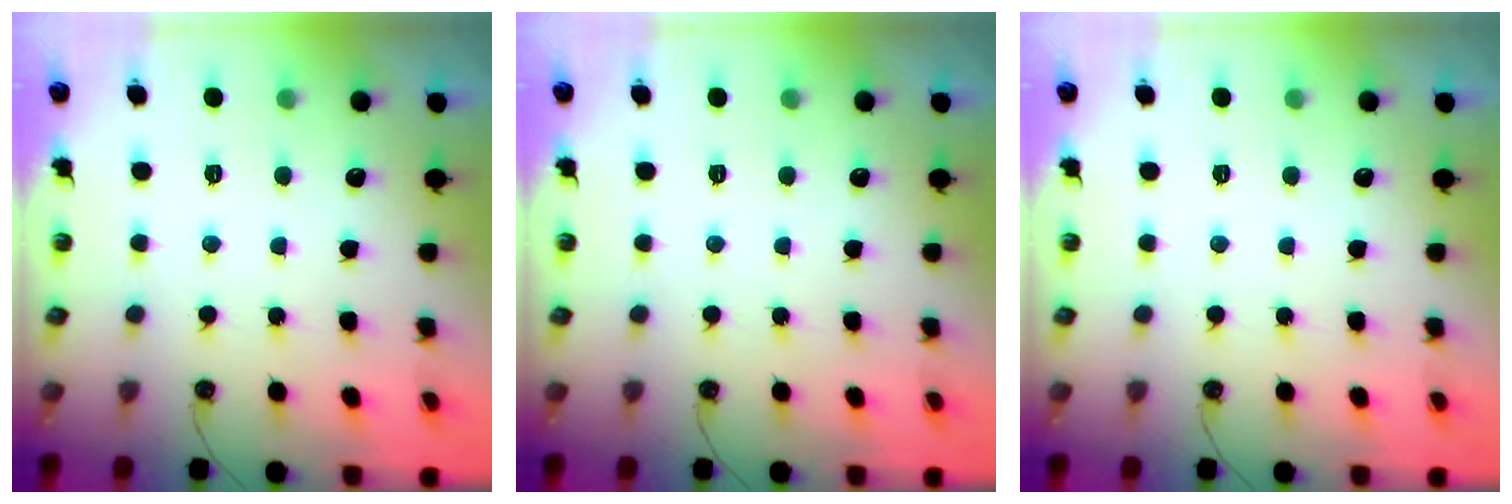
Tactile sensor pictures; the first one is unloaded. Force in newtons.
{"total": 0.0}
{"total": 0.0}